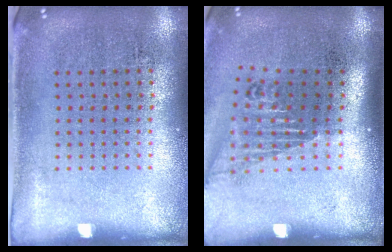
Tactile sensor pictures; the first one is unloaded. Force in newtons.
{"total": 1.7, "press": 1.3, "slide": 1.1}